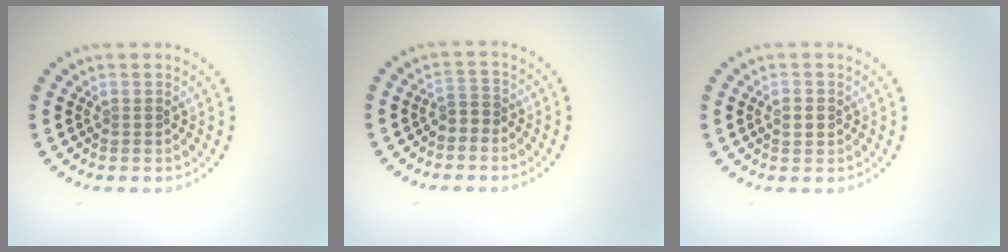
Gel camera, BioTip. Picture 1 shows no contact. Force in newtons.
{"total": 1.5, "press": 1.2, "slide": 0.9}
{"total": 1.0, "press": 1.0, "slide": 0.1}